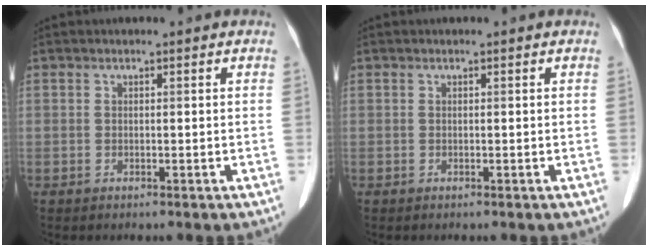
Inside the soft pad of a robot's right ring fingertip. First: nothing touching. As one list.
[{"total": 0.0}]